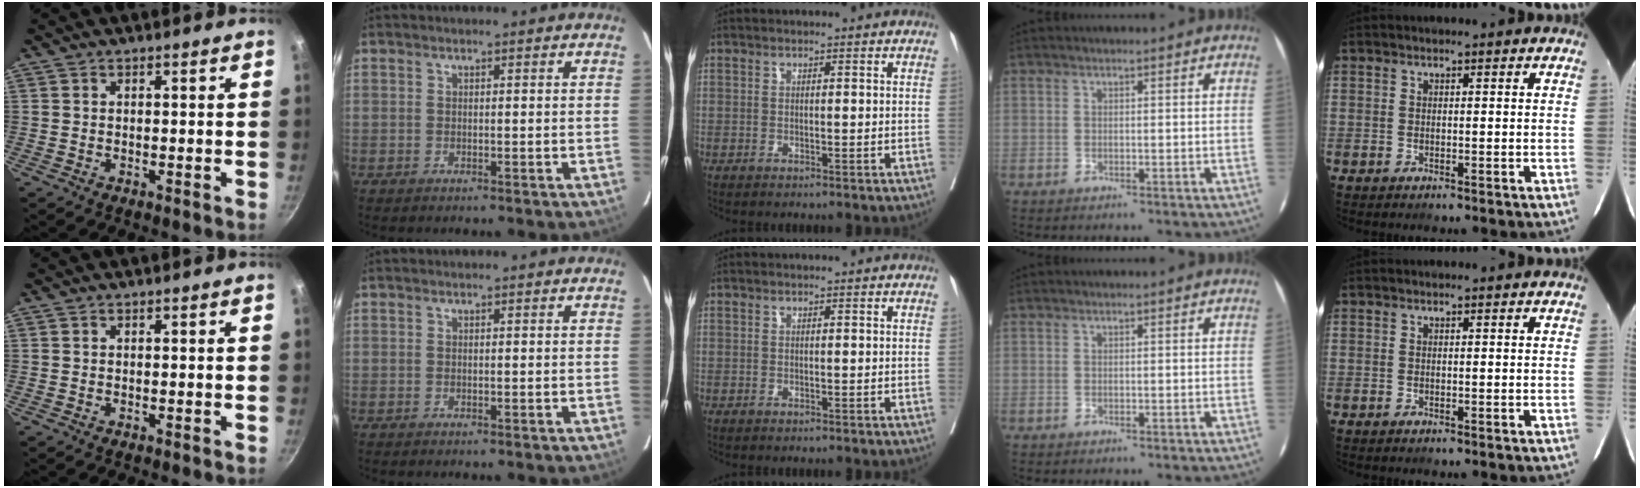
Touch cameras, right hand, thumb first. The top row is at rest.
{}